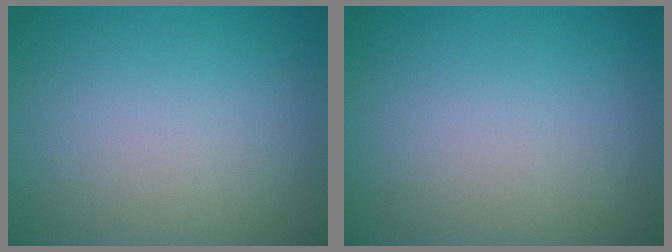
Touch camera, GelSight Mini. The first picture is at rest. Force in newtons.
{"total": 0.0}